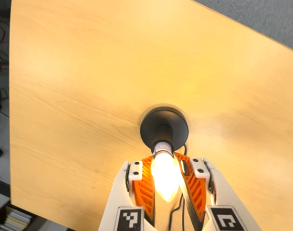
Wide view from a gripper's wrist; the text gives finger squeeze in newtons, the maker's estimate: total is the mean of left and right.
{"total": 24.1, "left": 25.4, "right": 22.8}